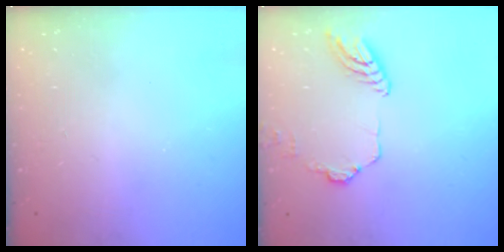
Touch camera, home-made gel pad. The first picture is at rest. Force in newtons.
{"total": 11.4, "press": 11.3, "slide": 1.0}